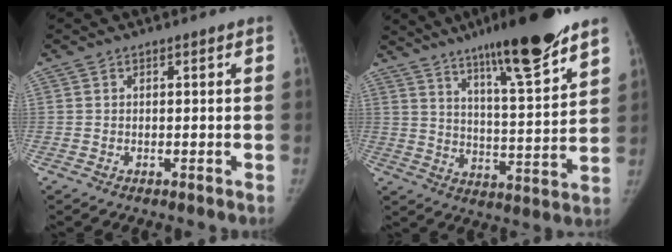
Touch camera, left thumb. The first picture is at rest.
{"total": 18.0, "force": [12.6, 2.0, 12.8], "torque": [-0.177, -0.071, 0.200]}